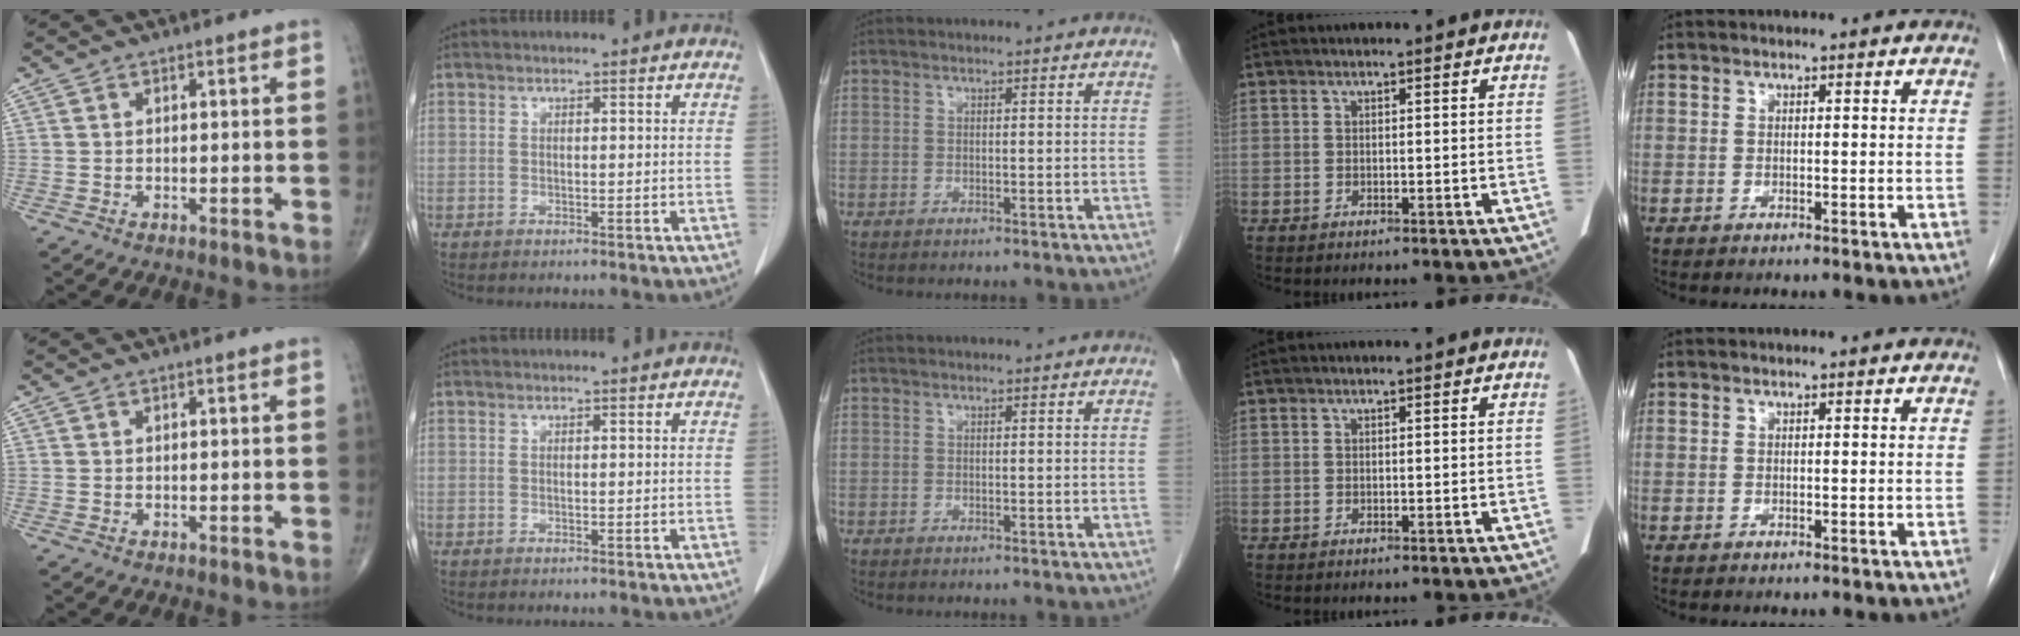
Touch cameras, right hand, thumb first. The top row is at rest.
{}